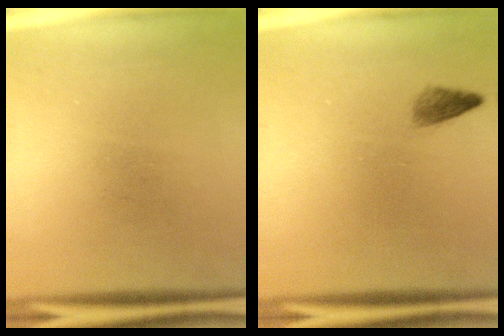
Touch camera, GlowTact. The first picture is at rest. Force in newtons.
{"total": 1.5}